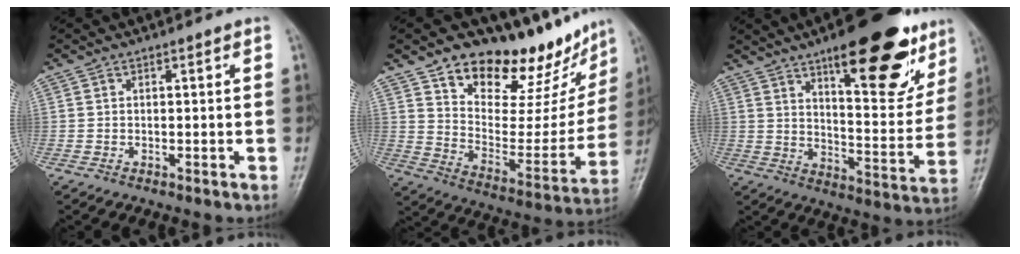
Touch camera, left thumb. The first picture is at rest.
{"total": 22.8, "force": [17.8, 9.4, 10.9], "torque": [-0.104, -0.100, 0.267]}
{"total": 23.0, "force": [13.4, 7.8, 17.0], "torque": [-0.191, -0.056, 0.197]}